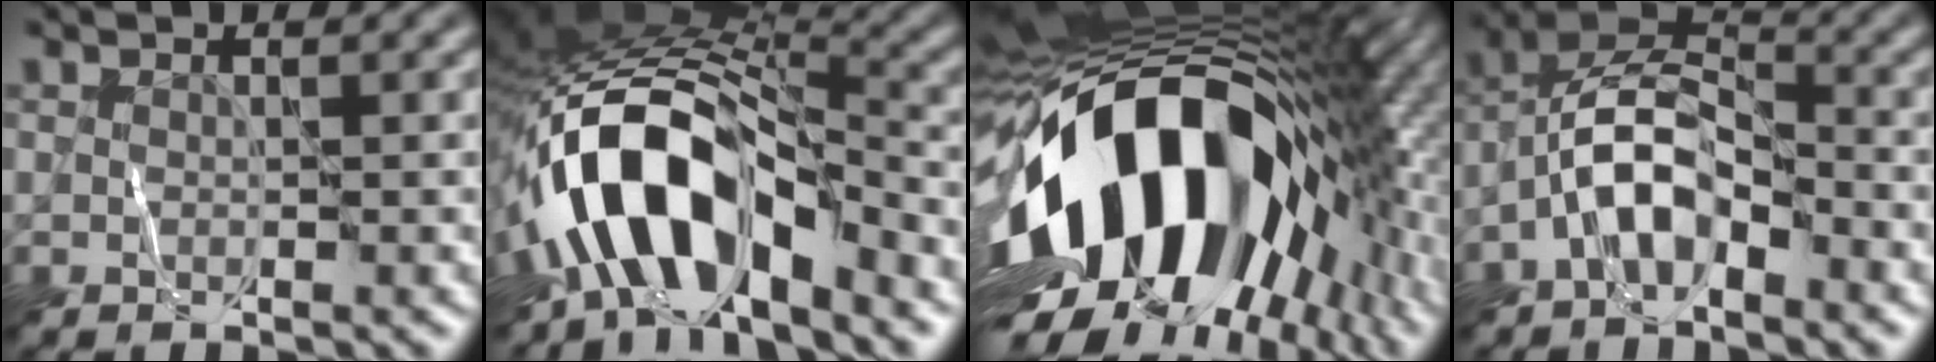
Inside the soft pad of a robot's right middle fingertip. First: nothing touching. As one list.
[{"total": 11.7, "force": [-5.8, 5.3, 8.7], "torque": [-0.150, 0.015, -0.110]}, {"total": 19.3, "force": [-3.8, 12.0, 14.6], "torque": [-0.250, -0.010, -0.073]}, {"total": 5.8, "force": [-3.0, 2.7, 4.1], "torque": [-0.072, 0.014, -0.064]}]